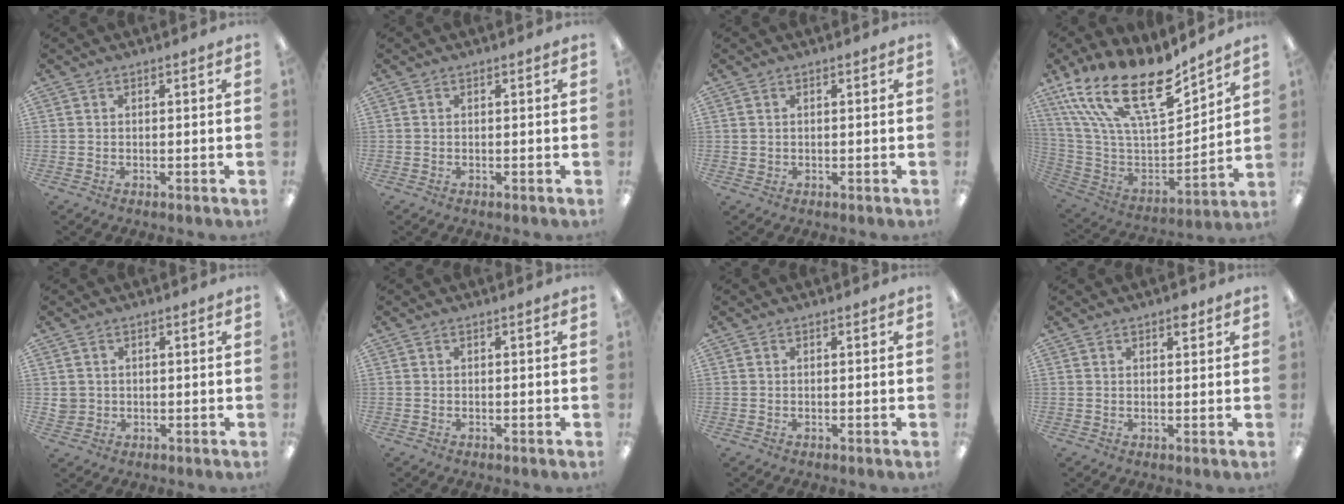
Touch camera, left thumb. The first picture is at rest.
{"total": 0.0}
{"total": 0.7, "force": [0.4, 0.6, -0.1], "torque": [0.001, 0.003, 0.007]}
{"total": 23.1, "force": [15.9, 8.5, 14.3], "torque": [-0.279, -0.114, 0.282]}
{"total": 2.8, "force": [0.5, 2.7, 0.1], "torque": [-0.008, 0.006, 0.010]}
{"total": 0.0}
{"total": 0.0}
{"total": 2.5, "force": [1.7, 1.2, 1.3], "torque": [-0.003, -0.007, 0.025]}